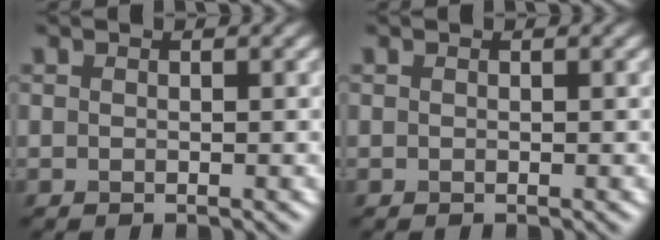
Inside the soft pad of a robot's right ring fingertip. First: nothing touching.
{"total": 0.0}